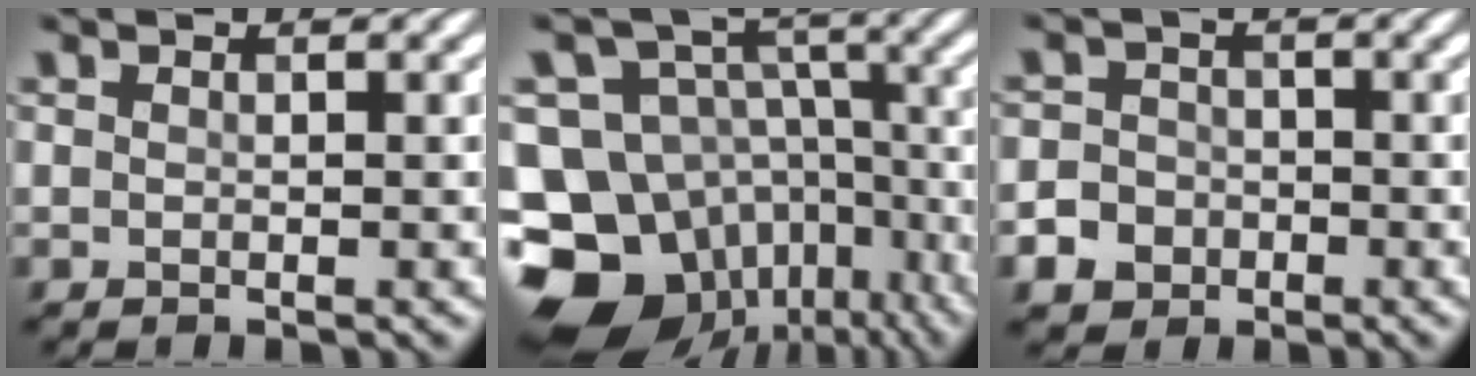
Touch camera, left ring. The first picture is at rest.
{"total": 18.0, "force": [-9.0, 13.4, 8.0], "torque": [-0.167, -0.019, -0.112]}
{"total": 4.2, "force": [-2.1, 3.5, 0.9], "torque": [0.004, -0.007, -0.052]}